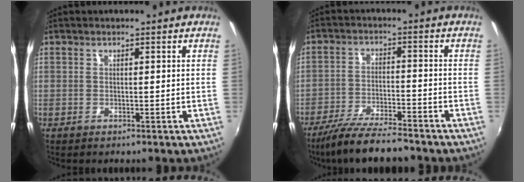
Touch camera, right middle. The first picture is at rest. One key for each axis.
{"total": 11.9, "fx": -10.3, "fy": 1.7, "fz": 5.7, "tx": -0.130, "ty": -0.024, "tz": -0.178}